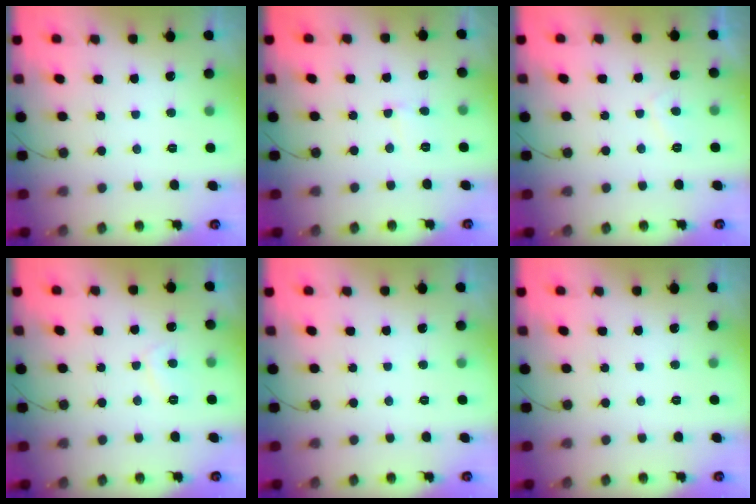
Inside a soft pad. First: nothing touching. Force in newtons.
{"total": 2.5, "press": 2.5, "slide": 0.2}
{"total": 1.8, "press": 1.6, "slide": 0.8}
{"total": 3.3, "press": 3.2, "slide": 0.6}
{"total": 0.0}
{"total": 0.0}